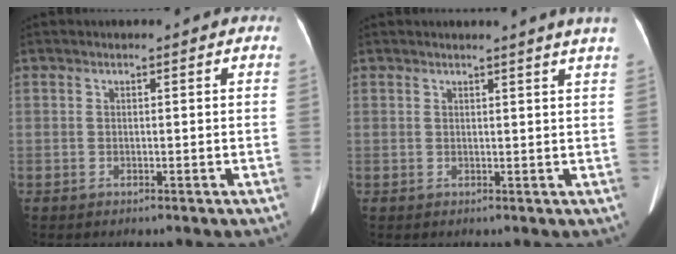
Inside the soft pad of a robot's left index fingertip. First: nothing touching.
{"total": 3.6, "force": [3.0, -1.0, 1.6], "torque": [-0.021, -0.006, 0.024]}